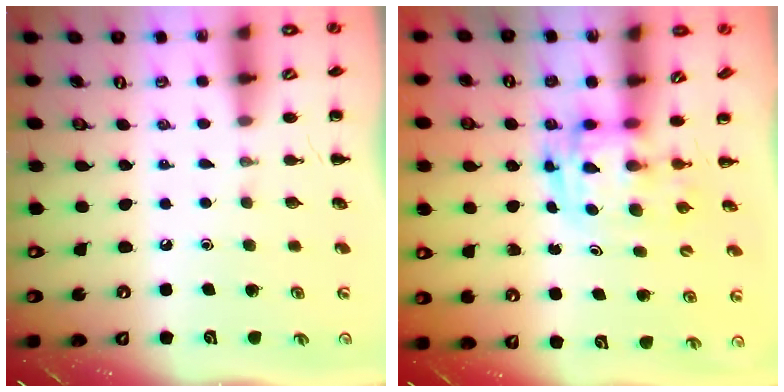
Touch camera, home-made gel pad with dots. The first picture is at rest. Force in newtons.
{"total": 2.9, "press": 2.9, "slide": 0.5}